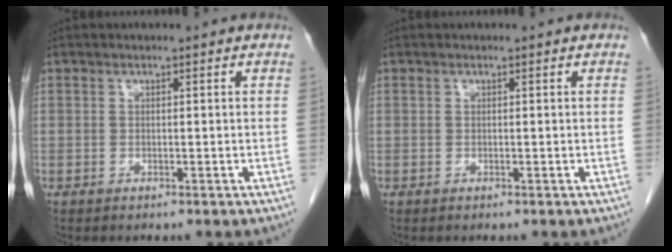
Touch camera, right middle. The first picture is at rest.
{"total": 0.0}